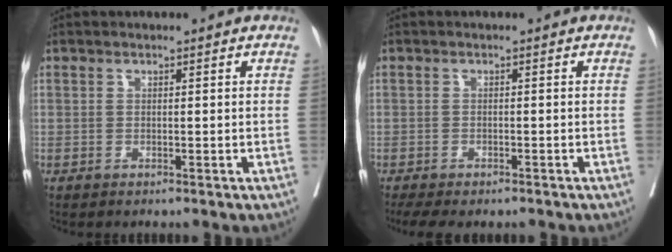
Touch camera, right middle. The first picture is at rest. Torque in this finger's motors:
{"motor_torque": [0.51, -0.47, 0.09, 0.02]}